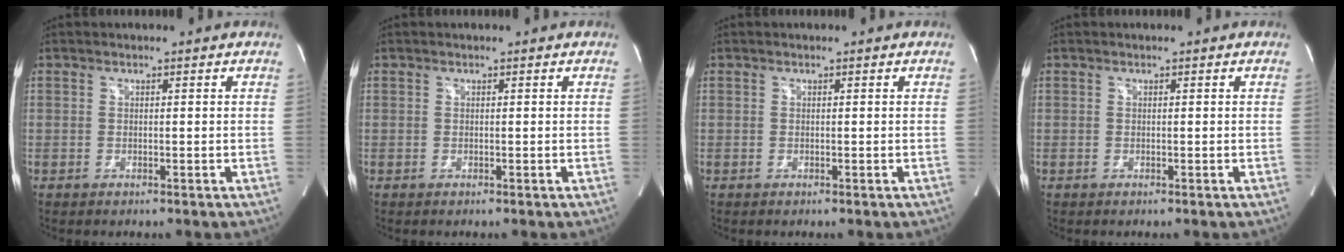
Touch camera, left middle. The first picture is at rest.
{"total": 0.0}
{"total": 0.0}
{"total": 0.0}